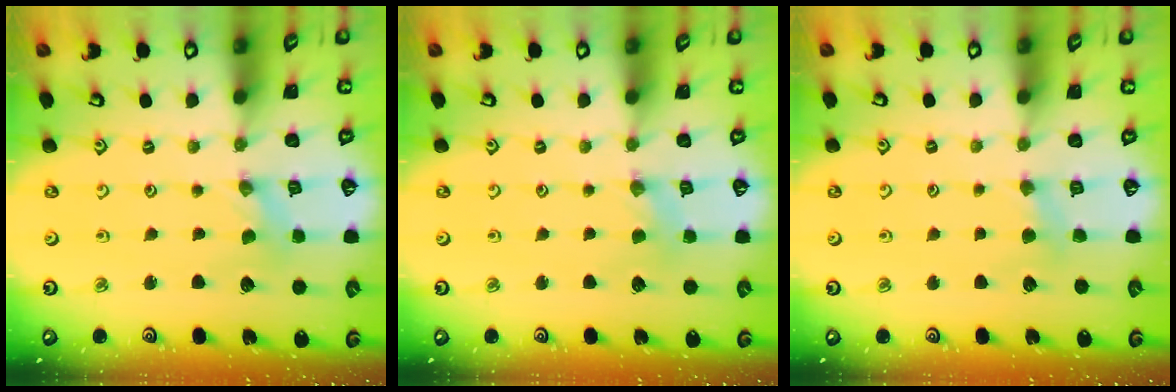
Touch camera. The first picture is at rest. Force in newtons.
{"total": 2.6, "press": 2.6, "slide": 0.3}
{"total": 3.7, "press": 3.7, "slide": 0.5}